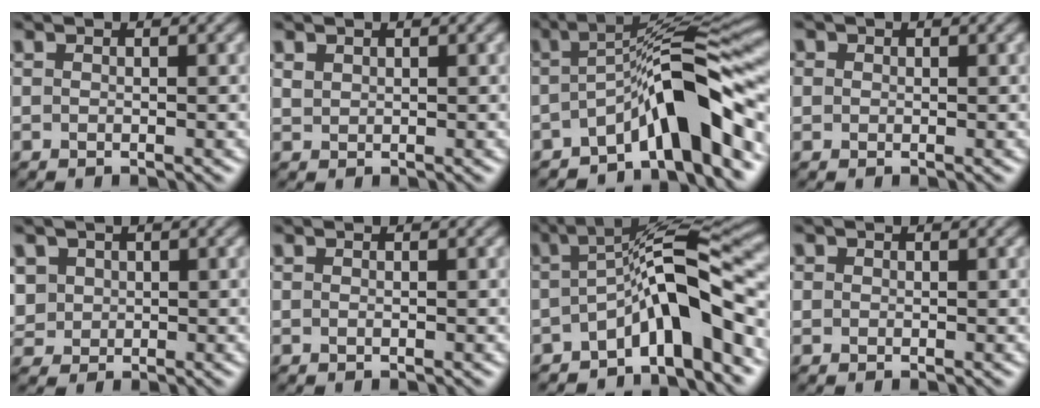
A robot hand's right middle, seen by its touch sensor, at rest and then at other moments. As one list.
[{"total": 0.8, "force": [0.6, 0.4, 0.2], "torque": [-0.008, -0.003, 0.018]}, {"total": 8.6, "force": [-3.9, 1.8, 7.4], "torque": [-0.089, 0.016, -0.072]}, {"total": 1.0, "force": [0.3, 0.9, 0.2], "torque": [0.000, -0.002, 0.000]}, {"total": 3.0, "force": [0.9, 2.7, 1.0], "torque": [-0.041, 0.004, 0.028]}, {"total": 0.0}, {"total": 8.0, "force": [-3.0, 2.0, 7.1], "torque": [-0.094, 0.016, -0.058]}, {"total": 0.5, "force": [0.1, 0.5, 0.0], "torque": [0.004, -0.001, 0.000]}]